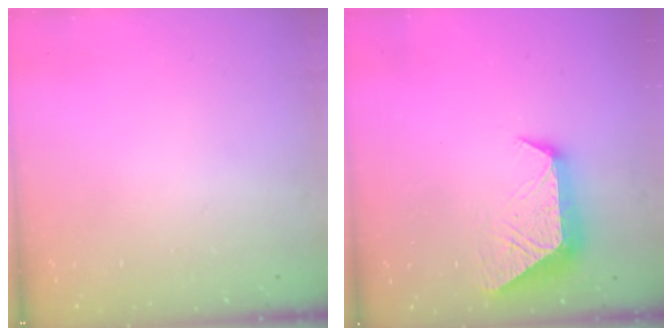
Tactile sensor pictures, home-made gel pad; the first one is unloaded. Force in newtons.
{"total": 11.4, "press": 11.3, "slide": 1.0}